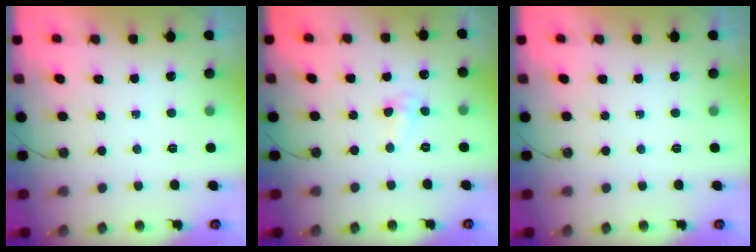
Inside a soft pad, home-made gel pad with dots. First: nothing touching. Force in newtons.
{"total": 3.3, "press": 3.3, "slide": 0.4}
{"total": 0.0}